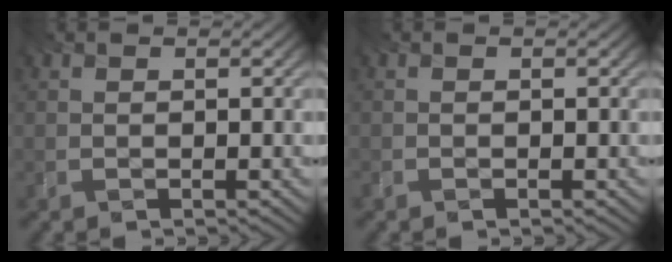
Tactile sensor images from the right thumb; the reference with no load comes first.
{"total": 0.0}